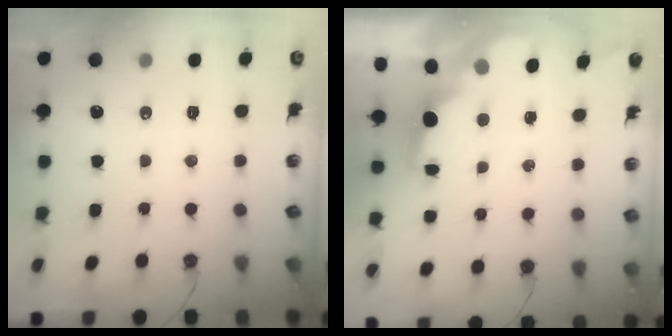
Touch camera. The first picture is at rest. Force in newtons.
{"total": 2.0, "press": 1.9, "slide": 0.8}